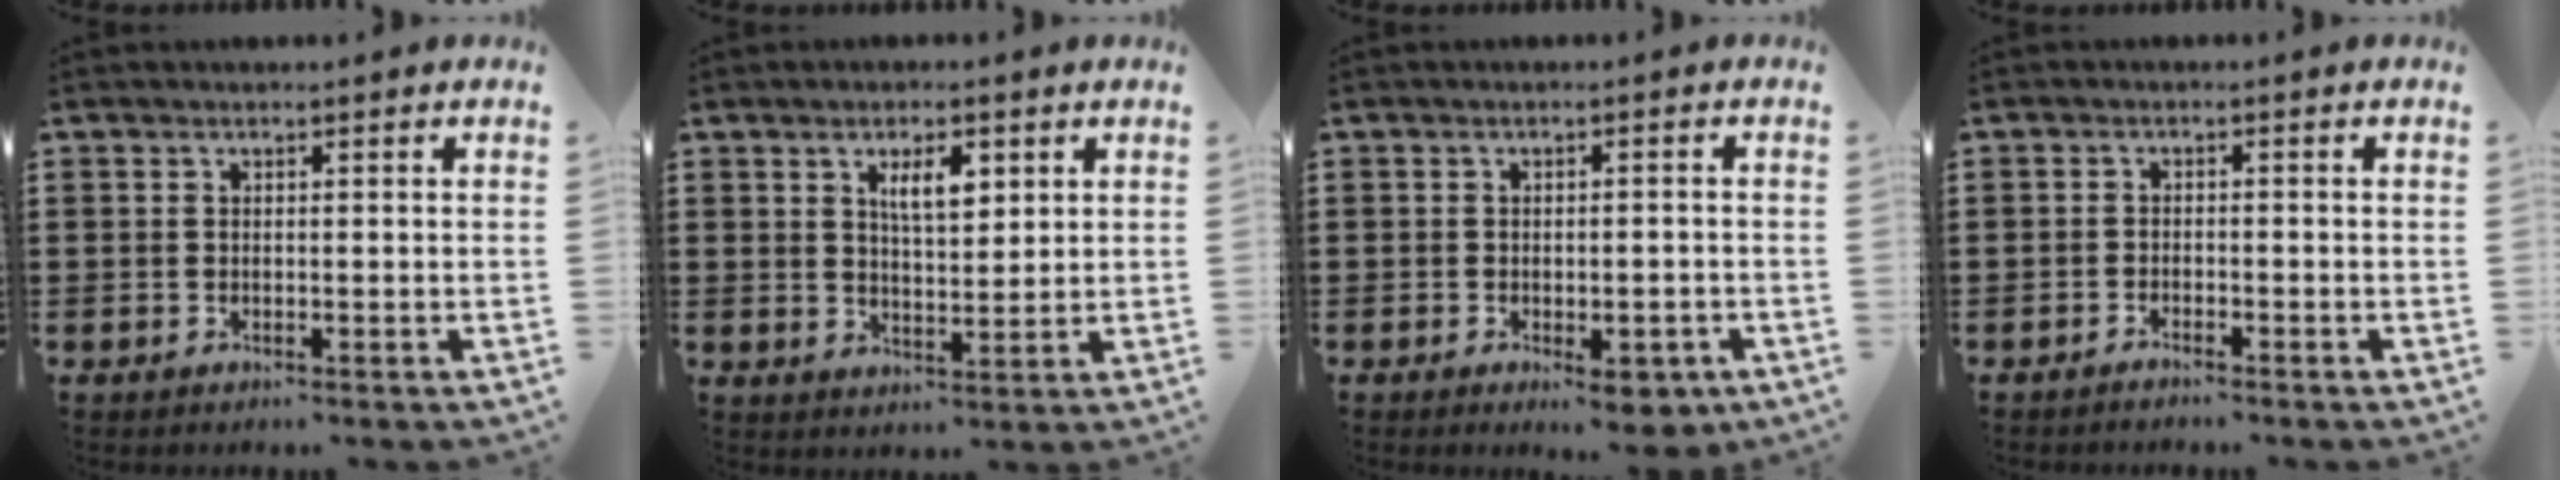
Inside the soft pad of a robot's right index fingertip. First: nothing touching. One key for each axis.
{"total": 4.7, "fx": 2.1, "fy": 1.6, "fz": 3.8, "tx": -0.073, "ty": 0.005, "tz": 0.034}
{"total": 3.8, "fx": -2.3, "fy": 1.1, "fz": 2.8, "tx": -0.044, "ty": 0.001, "tz": -0.039}
{"total": 1.2, "fx": -1.2, "fy": 0.0, "fz": 0.1, "tx": -0.005, "ty": 0.003, "tz": -0.025}